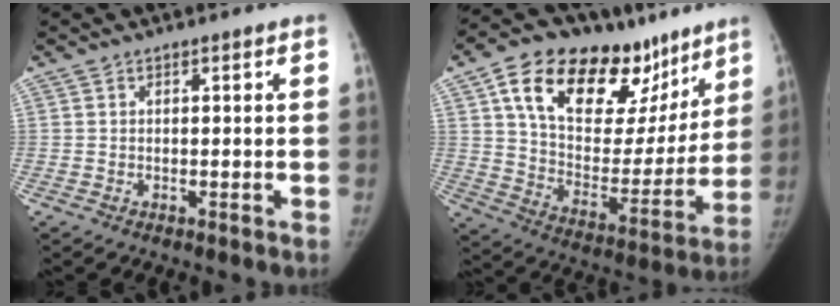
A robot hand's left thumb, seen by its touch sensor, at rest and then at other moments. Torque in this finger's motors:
{"motor_torque": [2.39, 1.40, 1.29, -1.48, 0.50]}